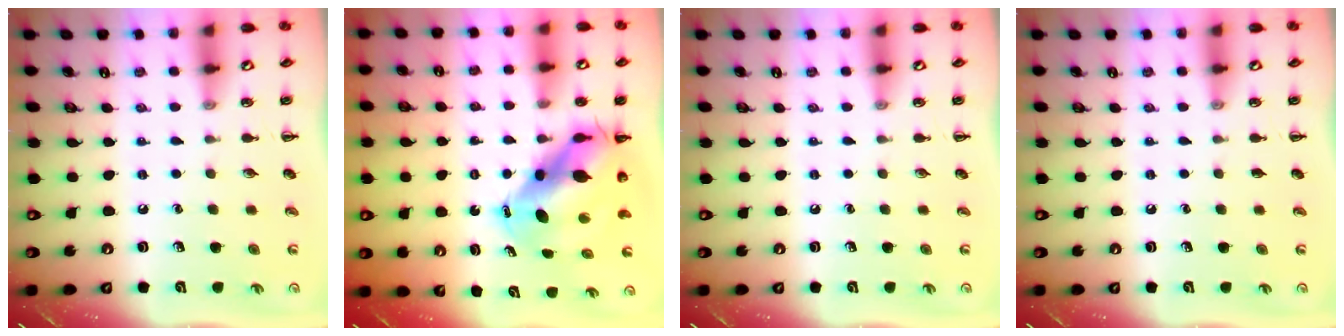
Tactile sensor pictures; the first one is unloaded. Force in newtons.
{"total": 10.6, "press": 10.3, "slide": 2.5}
{"total": 0.0}
{"total": 0.0}